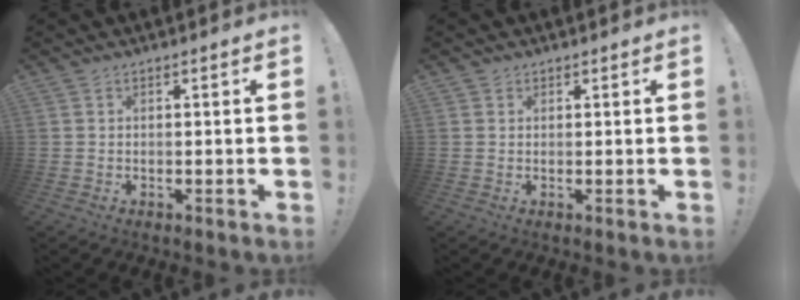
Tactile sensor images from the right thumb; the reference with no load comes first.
{"total": 1.1, "force": [0.7, 0.7, 0.1], "torque": [-0.002, 0.000, 0.014]}